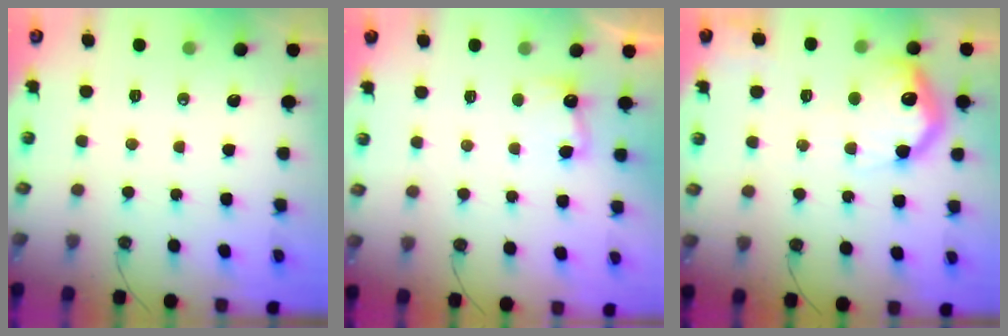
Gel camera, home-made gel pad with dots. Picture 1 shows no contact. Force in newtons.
{"total": 3.0, "press": 2.8, "slide": 0.9}
{"total": 18.1, "press": 18.1, "slide": 1.5}